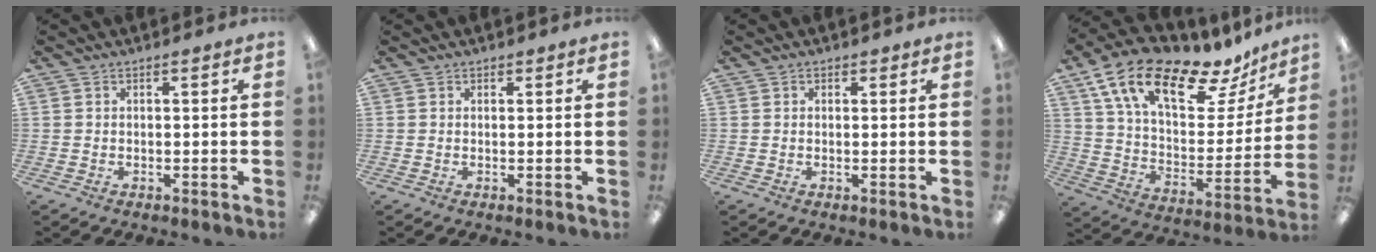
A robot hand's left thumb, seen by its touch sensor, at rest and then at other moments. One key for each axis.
{"total": 0.6, "fx": 0.5, "fy": 0.3, "fz": 0.0, "tx": 0.000, "ty": 0.001, "tz": 0.009}
{"total": 1.0, "fx": 0.5, "fy": 0.8, "fz": 0.2, "tx": 0.005, "ty": 0.001, "tz": 0.007}
{"total": 21.2, "fx": 14.2, "fy": 8.9, "fz": 13.1, "tx": -0.217, "ty": -0.082, "tz": 0.241}